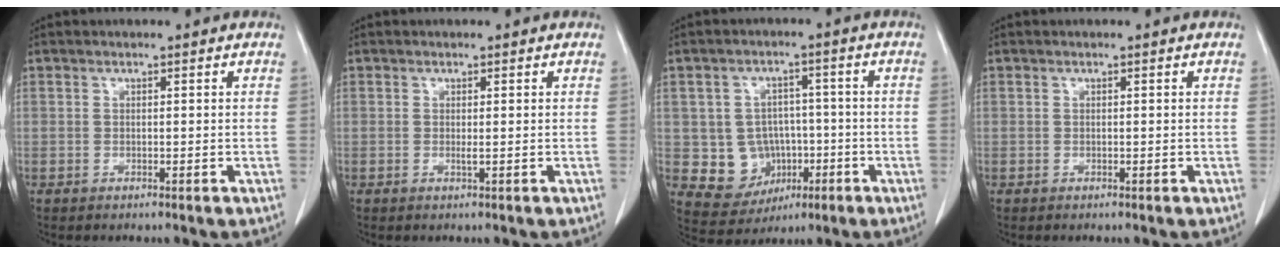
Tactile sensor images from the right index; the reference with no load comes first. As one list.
[{"total": 0.6, "force": [0.0, -0.1, 0.6], "torque": [-0.014, -0.003, 0.001]}, {"total": 8.4, "force": [-1.1, 7.9, 2.7], "torque": [-0.042, 0.023, -0.003]}, {"total": 0.0}]